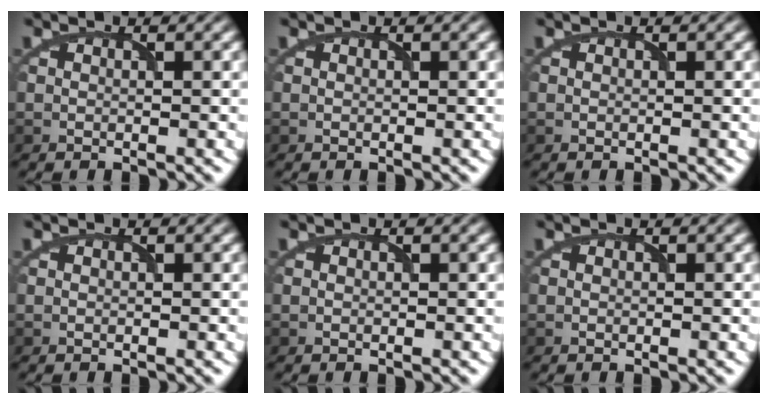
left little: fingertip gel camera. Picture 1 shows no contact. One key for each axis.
{"total": 0.0}
{"total": 0.0}
{"total": 0.0}
{"total": 0.0}
{"total": 0.0}